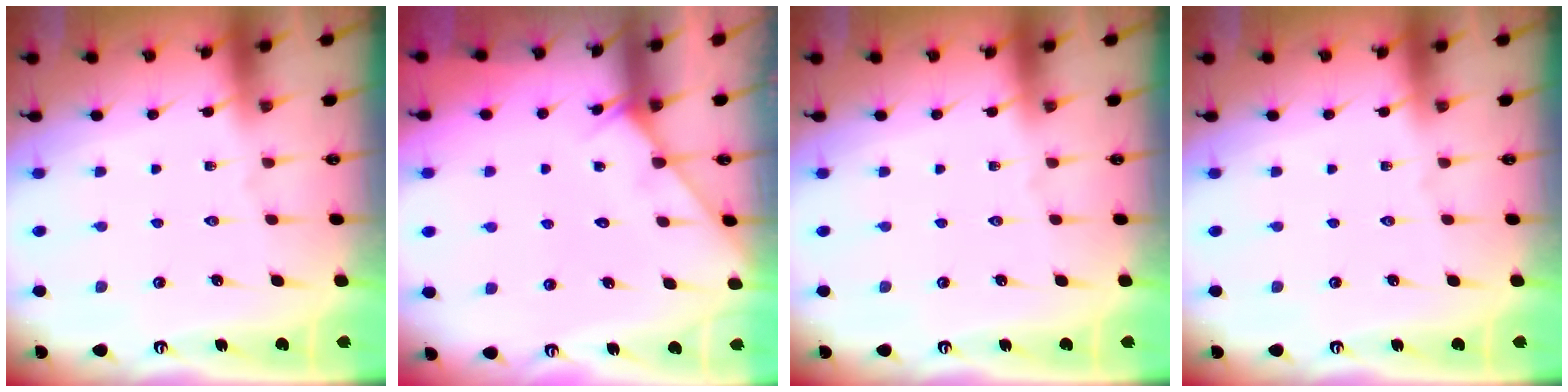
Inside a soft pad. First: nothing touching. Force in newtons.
{"total": 4.6, "press": 4.6, "slide": 0.5}
{"total": 0.0}
{"total": 0.0}